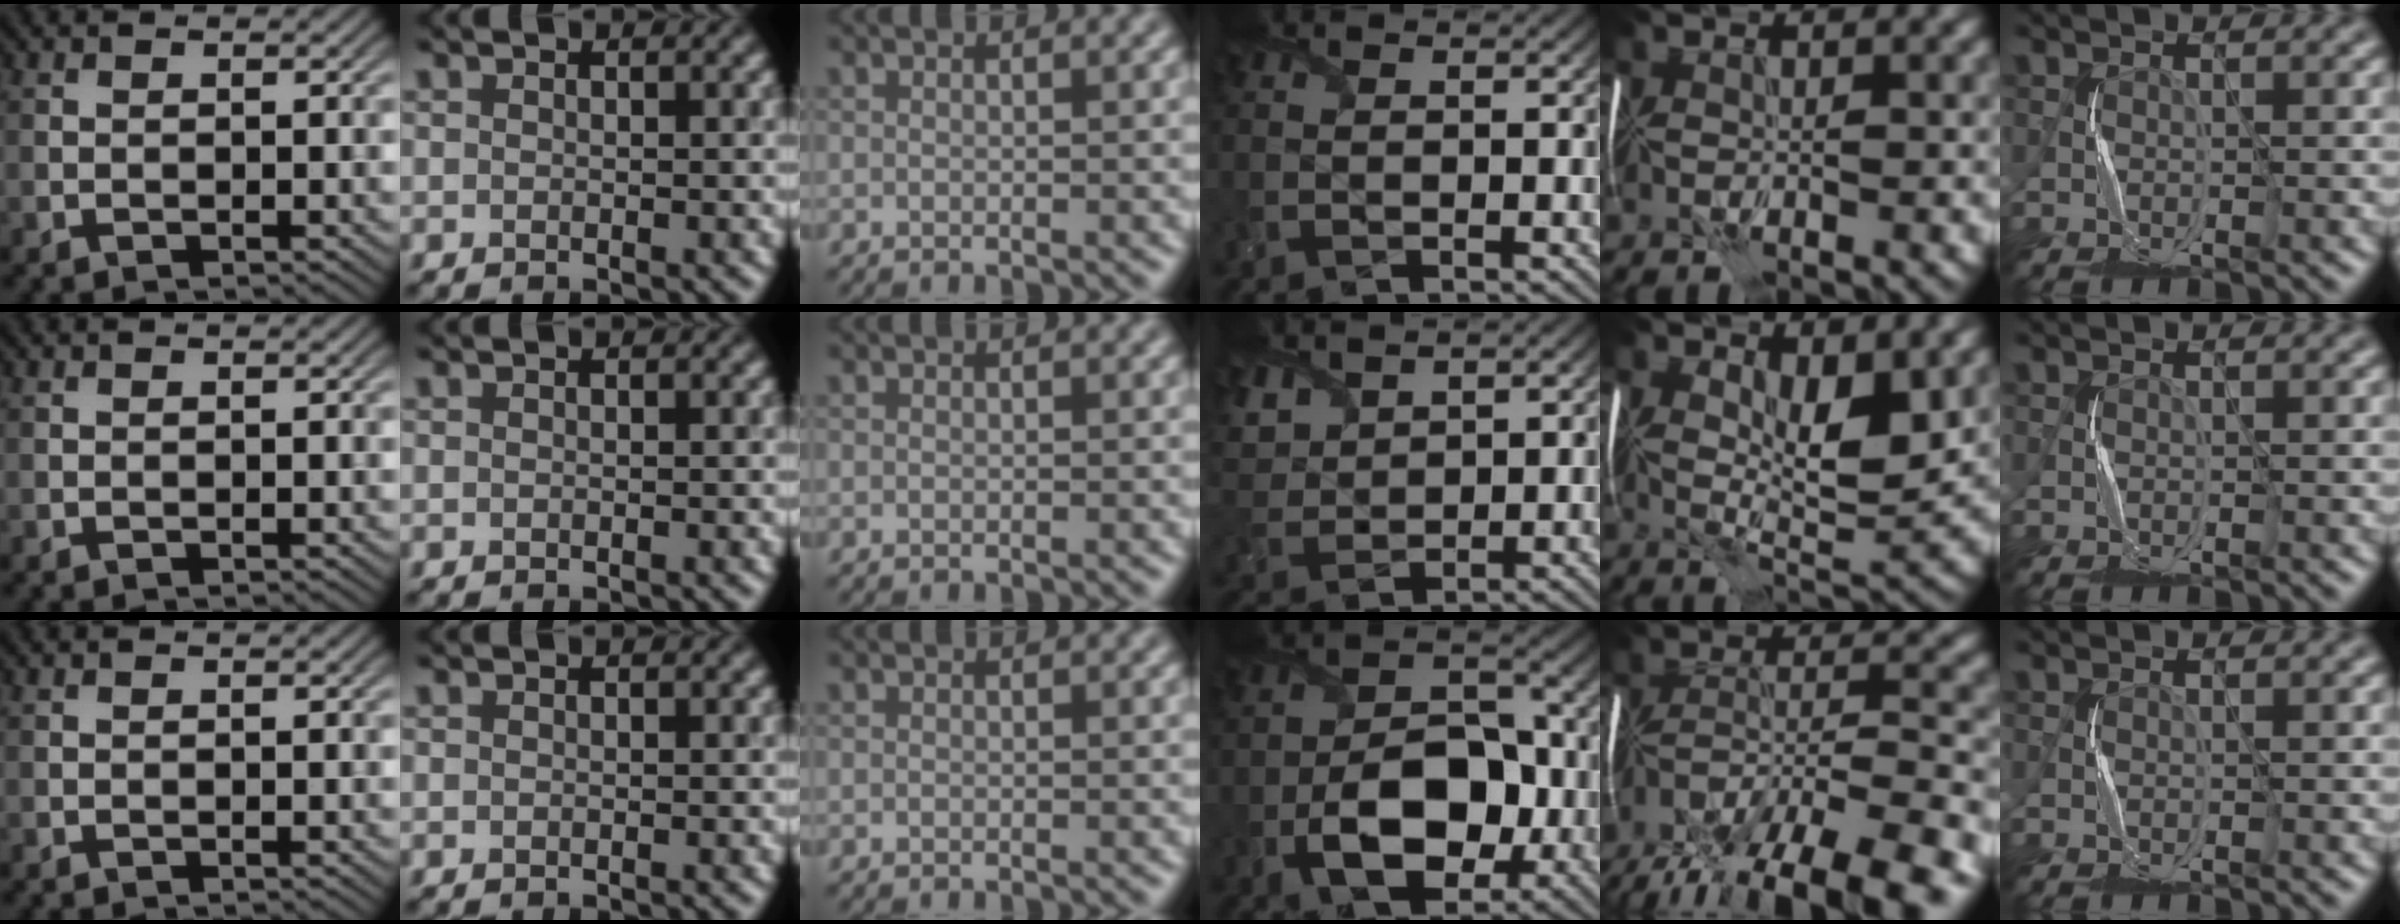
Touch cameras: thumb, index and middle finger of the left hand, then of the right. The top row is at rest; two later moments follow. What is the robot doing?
{"motion": "fold", "object": "plastic wrap"}